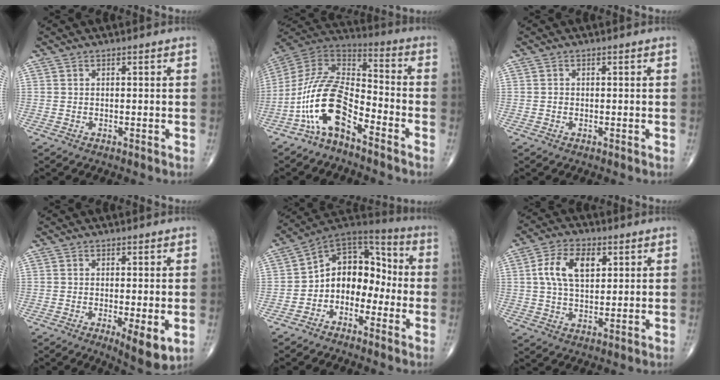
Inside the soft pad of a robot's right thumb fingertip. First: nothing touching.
{"total": 14.2, "force": [-7.8, 5.9, 10.3], "torque": [-0.197, 0.081, -0.156]}
{"total": 0.6, "force": [-0.1, 0.5, 0.2], "torque": [0.000, 0.002, -0.003]}
{"total": 6.2, "force": [-1.5, 1.7, 5.8], "torque": [-0.086, -0.020, -0.022]}
{"total": 12.2, "force": [-2.7, 9.0, 7.8], "torque": [-0.076, 0.069, -0.065]}
{"total": 9.5, "force": [2.6, 5.5, 7.3], "torque": [-0.122, 0.002, 0.045]}